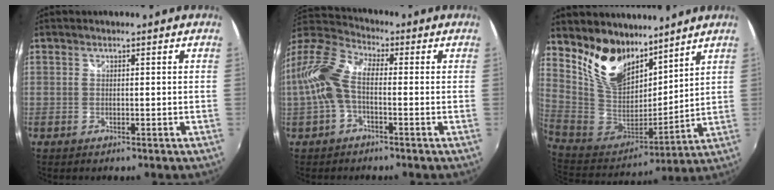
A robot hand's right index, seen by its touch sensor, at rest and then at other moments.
{"total": 12.1, "force": [-1.4, 5.9, 10.4], "torque": [-0.225, 0.018, -0.036]}
{"total": 17.1, "force": [11.9, 9.2, 8.0], "torque": [-0.176, 0.005, 0.240]}